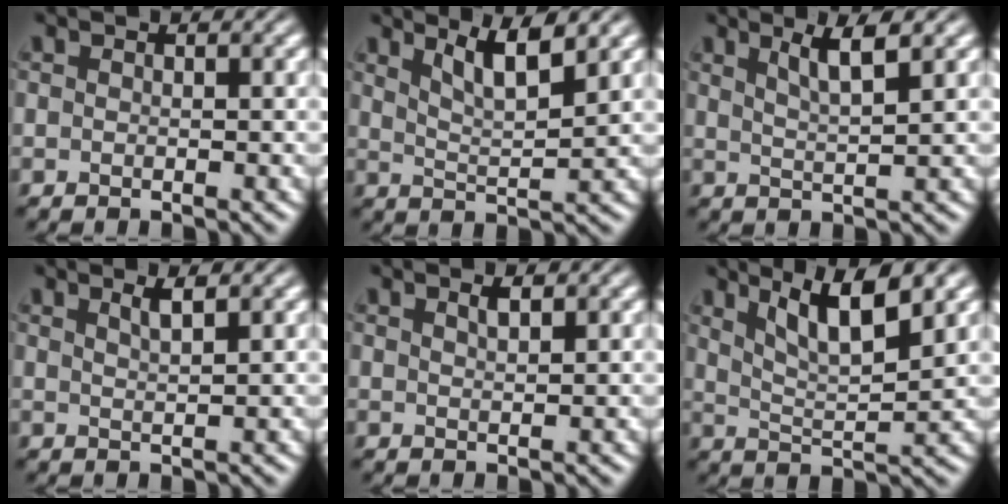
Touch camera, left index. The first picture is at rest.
{"total": 4.1, "force": [2.9, 0.8, 2.8], "torque": [-0.042, 0.004, 0.047]}
{"total": 3.2, "force": [1.8, 0.6, 2.6], "torque": [-0.033, 0.001, 0.032]}
{"total": 1.7, "force": [1.1, 0.5, 1.2], "torque": [-0.011, 0.004, 0.014]}
{"total": 1.1, "force": [0.8, 0.2, 0.7], "torque": [-0.012, 0.001, 0.013]}
{"total": 6.0, "force": [3.7, 1.4, 4.6], "torque": [-0.075, 0.005, 0.063]}